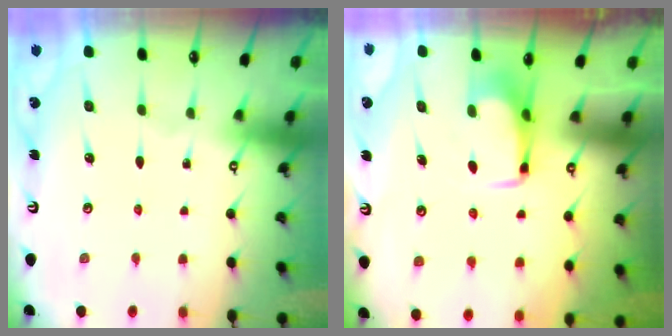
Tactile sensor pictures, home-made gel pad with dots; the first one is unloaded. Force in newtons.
{"total": 2.9, "press": 2.9, "slide": 0.4}